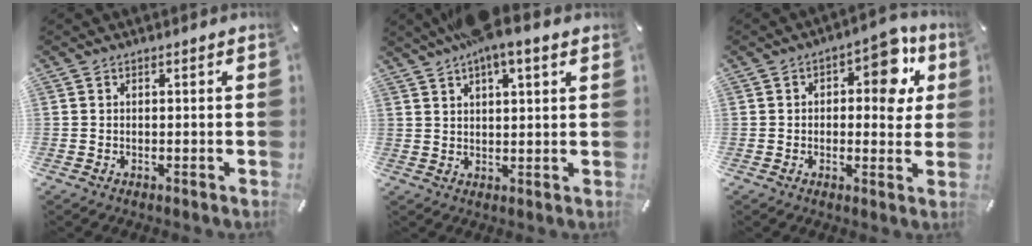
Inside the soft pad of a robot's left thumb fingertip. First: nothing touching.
{"total": 7.5, "force": [5.2, 1.7, 5.2], "torque": [-0.103, -0.010, 0.092]}
{"total": 10.7, "force": [3.4, 5.7, 8.4], "torque": [-0.085, -0.020, 0.047]}